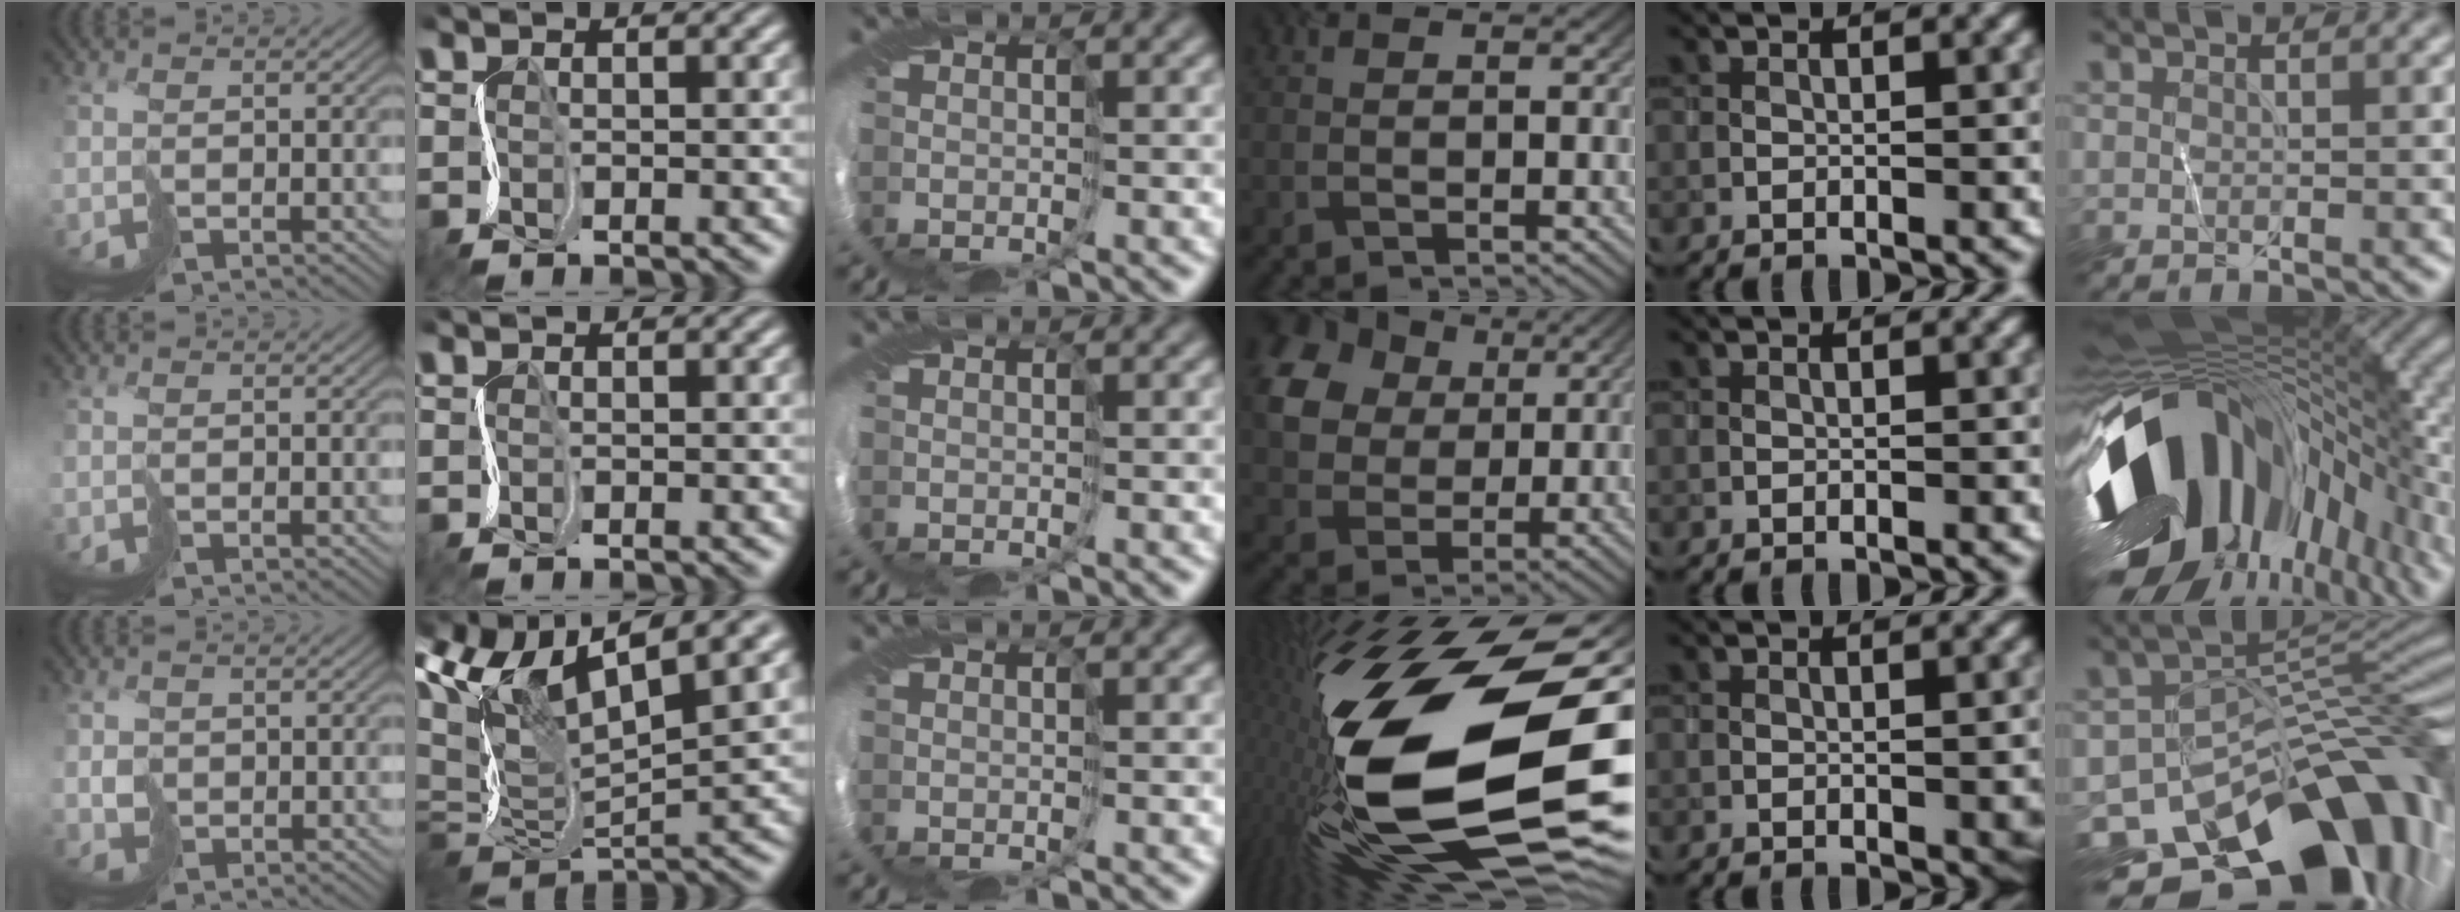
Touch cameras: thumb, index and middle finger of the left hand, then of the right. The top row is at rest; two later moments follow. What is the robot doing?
{"motion": "cut", "object": "paper"}